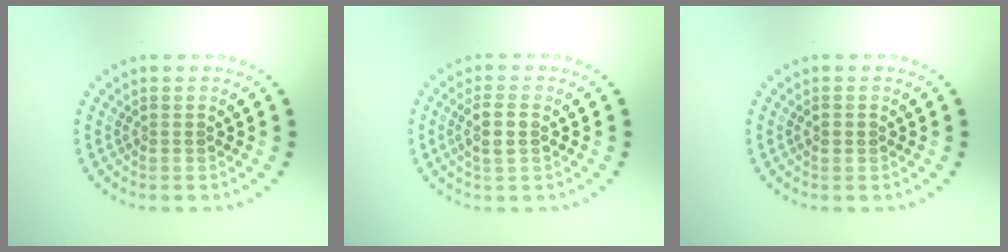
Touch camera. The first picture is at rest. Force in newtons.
{"total": 2.1, "press": 2.0, "slide": 0.8}
{"total": 1.0, "press": 1.0, "slide": 0.0}